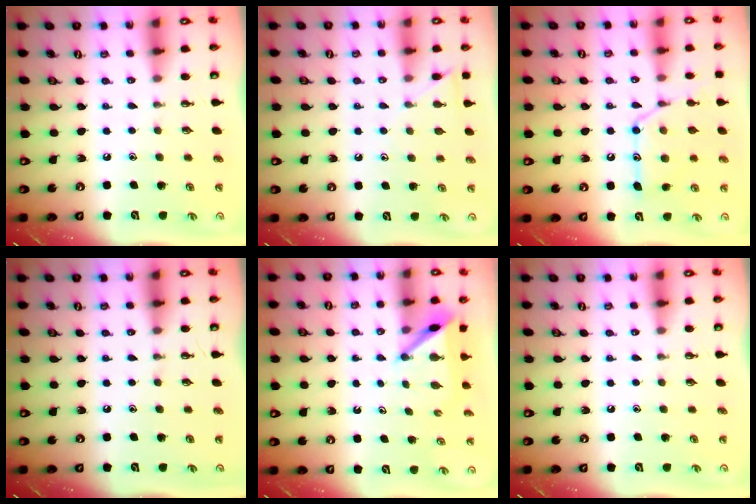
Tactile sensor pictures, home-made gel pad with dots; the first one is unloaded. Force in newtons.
{"total": 6.7, "press": 6.7, "slide": 0.6}
{"total": 16.5, "press": 16.5, "slide": 1.3}
{"total": 0.0}
{"total": 5.7, "press": 5.7, "slide": 0.3}
{"total": 0.0}